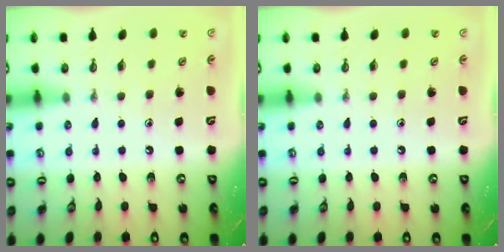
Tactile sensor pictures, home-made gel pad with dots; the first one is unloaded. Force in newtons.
{"total": 0.0}